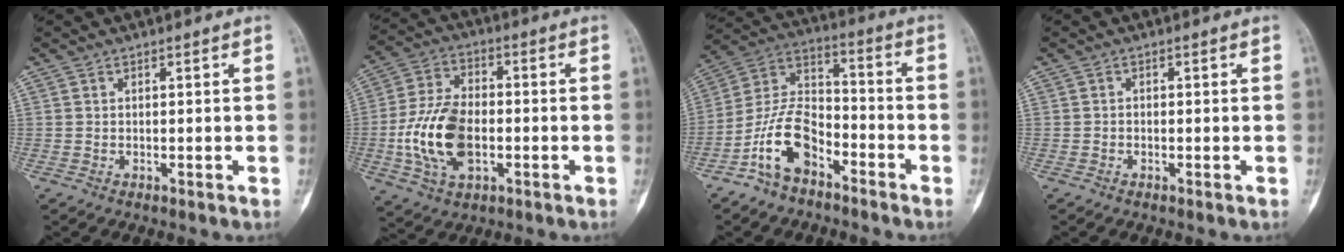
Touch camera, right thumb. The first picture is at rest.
{"total": 14.3, "force": [-2.7, 8.5, 11.2], "torque": [-0.216, 0.014, -0.047]}
{"total": 12.7, "force": [-7.1, 7.2, 7.8], "torque": [-0.146, 0.063, -0.144]}
{"total": 0.5, "force": [-0.2, 0.4, 0.2], "torque": [-0.002, 0.002, -0.009]}